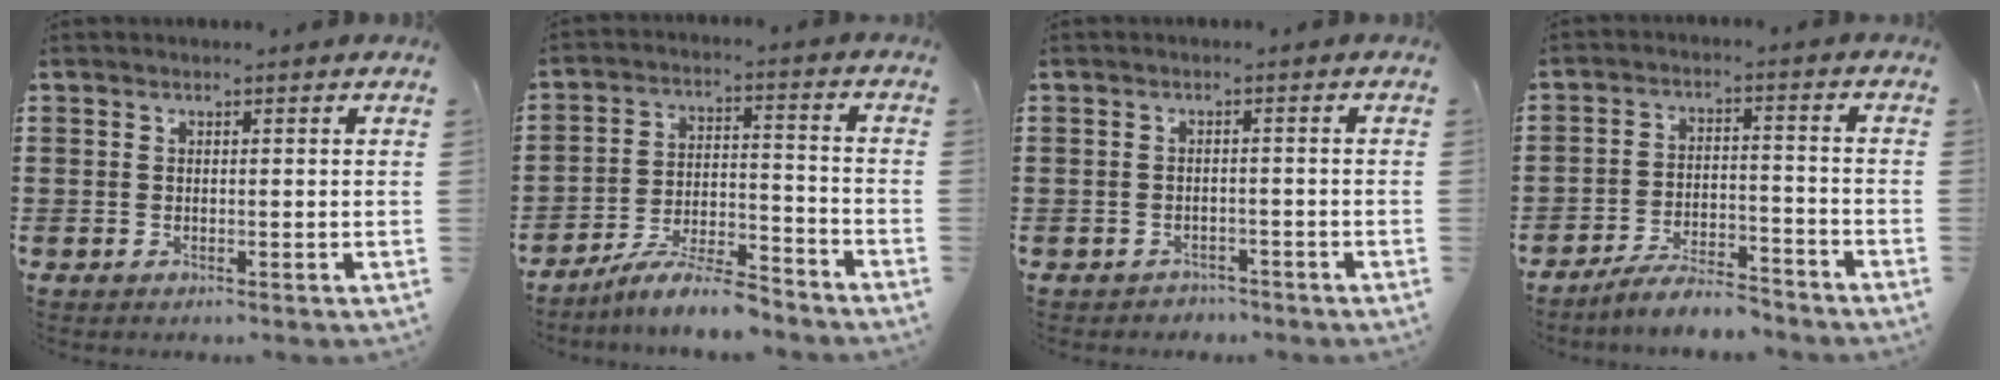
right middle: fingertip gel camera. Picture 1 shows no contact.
{"total": 7.9, "force": [-7.1, 0.6, 3.3], "torque": [-0.064, 0.007, -0.137]}
{"total": 1.6, "force": [-1.5, 0.4, -0.1], "torque": [-0.005, 0.002, -0.034]}
{"total": 5.9, "force": [-5.5, 0.5, 1.9], "torque": [-0.037, 0.000, -0.108]}